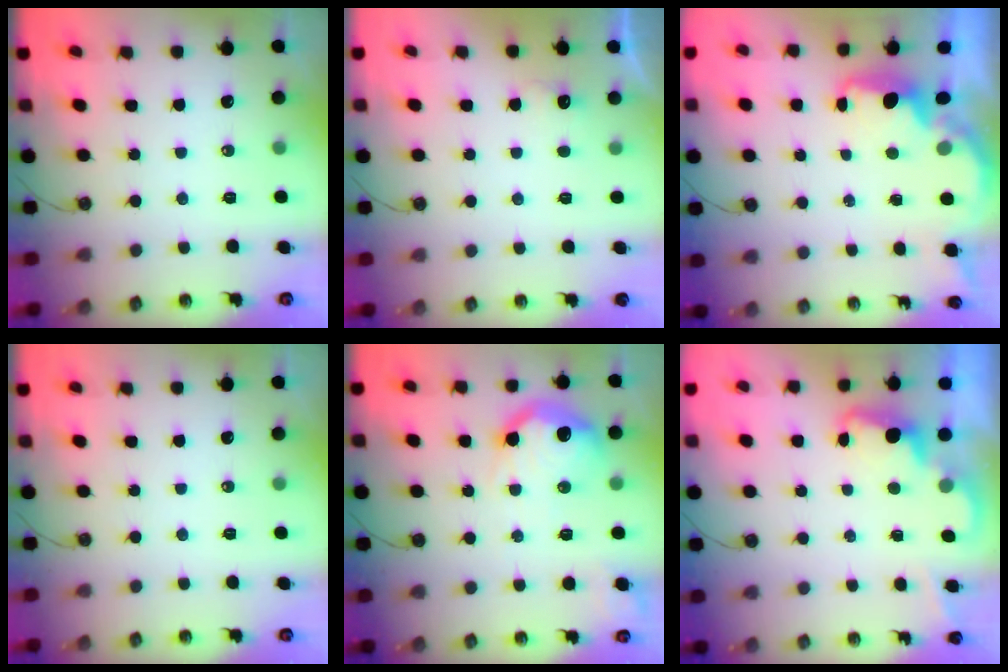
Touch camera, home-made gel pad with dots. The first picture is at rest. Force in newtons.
{"total": 3.8, "press": 3.7, "slide": 0.9}
{"total": 2.2, "press": 2.0, "slide": 0.8}
{"total": 0.0}
{"total": 18.2, "press": 18.1, "slide": 1.6}
{"total": 2.3, "press": 2.3, "slide": 0.5}